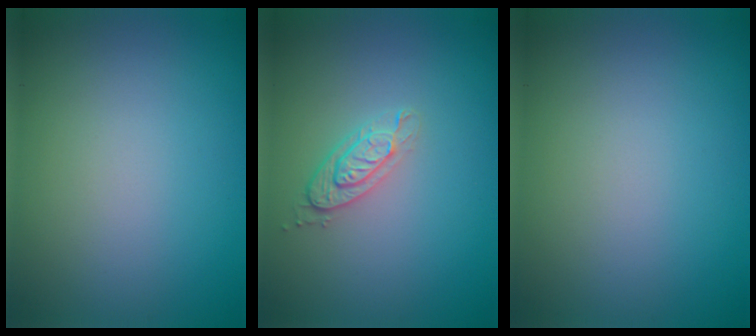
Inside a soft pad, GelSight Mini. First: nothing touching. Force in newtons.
{"total": 2.4, "press": 1.9, "slide": 1.4}
{"total": 0.0}